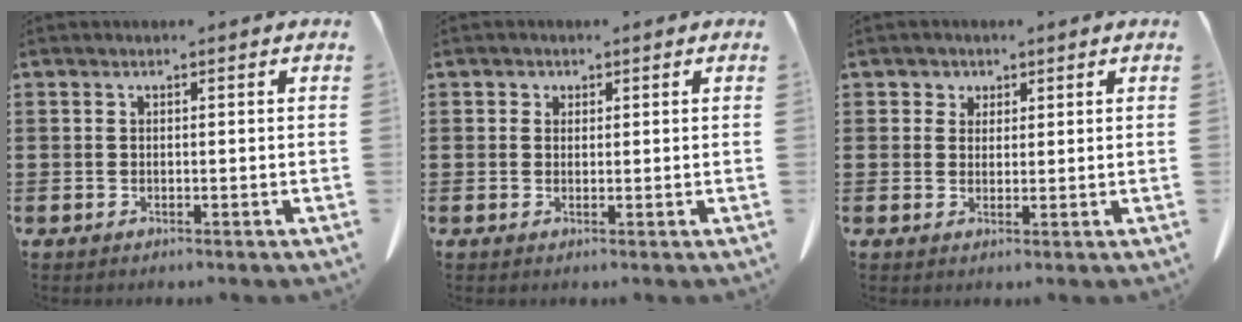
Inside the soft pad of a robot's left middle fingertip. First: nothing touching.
{"total": 0.9, "force": [0.5, 0.8, 0.1], "torque": [-0.004, 0.003, 0.010]}
{"total": 2.1, "force": [1.3, 1.6, 0.1], "torque": [-0.003, 0.005, 0.022]}